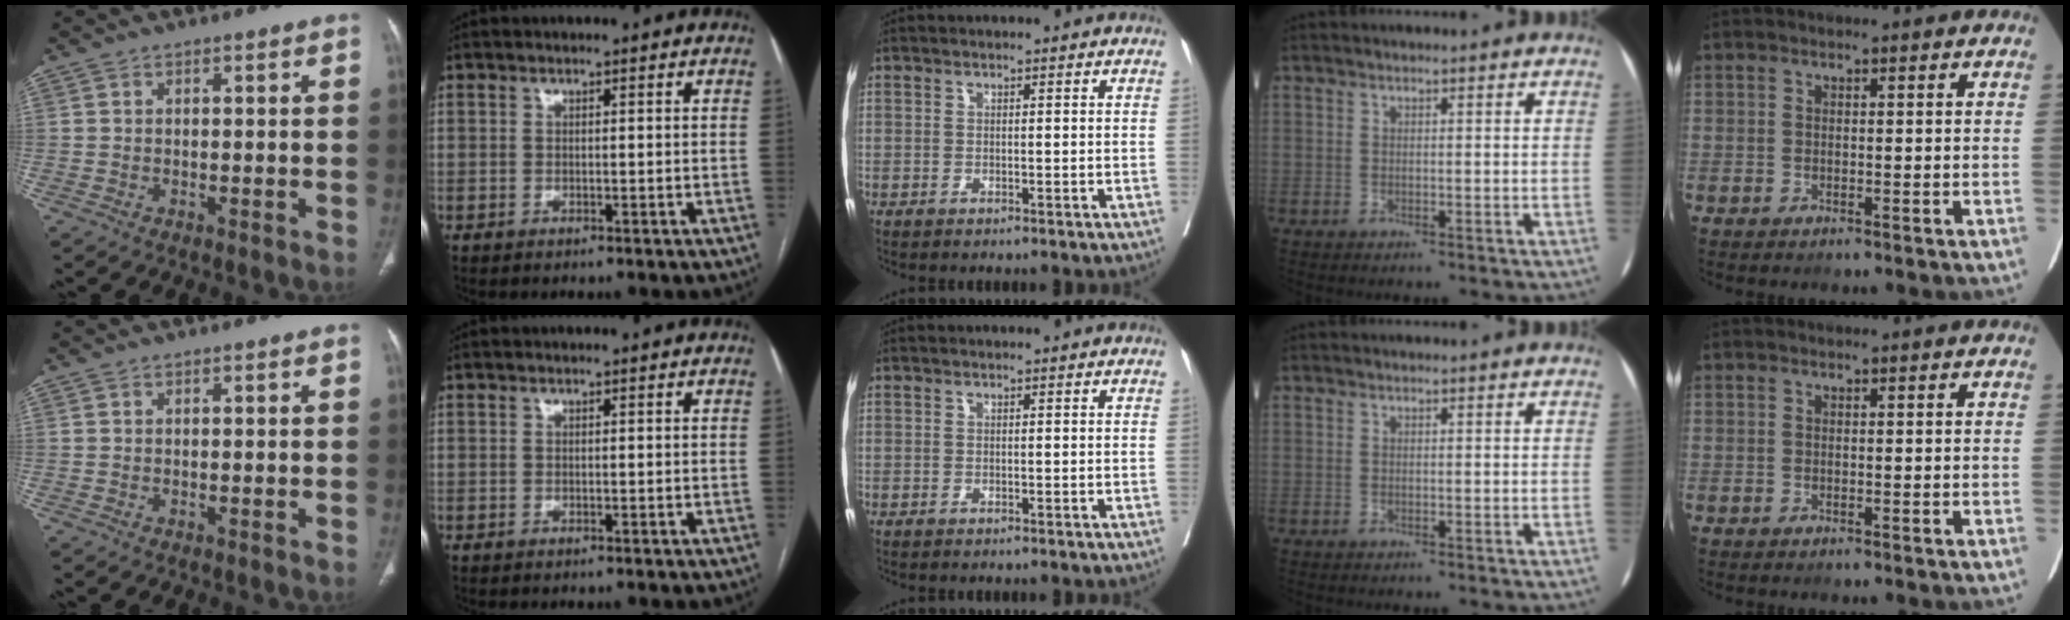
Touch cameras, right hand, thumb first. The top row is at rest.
{}